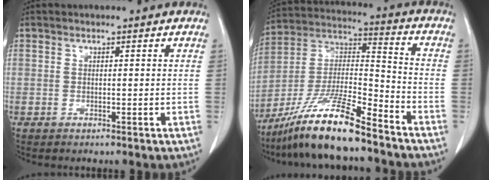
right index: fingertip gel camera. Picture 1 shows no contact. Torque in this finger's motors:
{"motor_torque": [1.09, -1.05, 0.82, 0.21]}